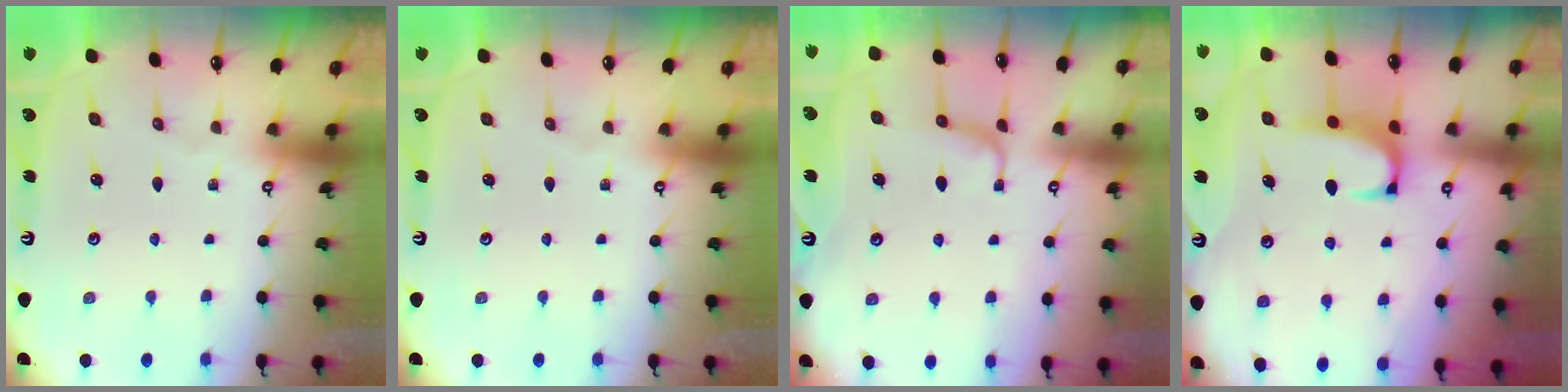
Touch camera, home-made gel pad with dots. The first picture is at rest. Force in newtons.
{"total": 0.0}
{"total": 2.0, "press": 1.8, "slide": 0.9}
{"total": 2.5, "press": 2.4, "slide": 0.8}